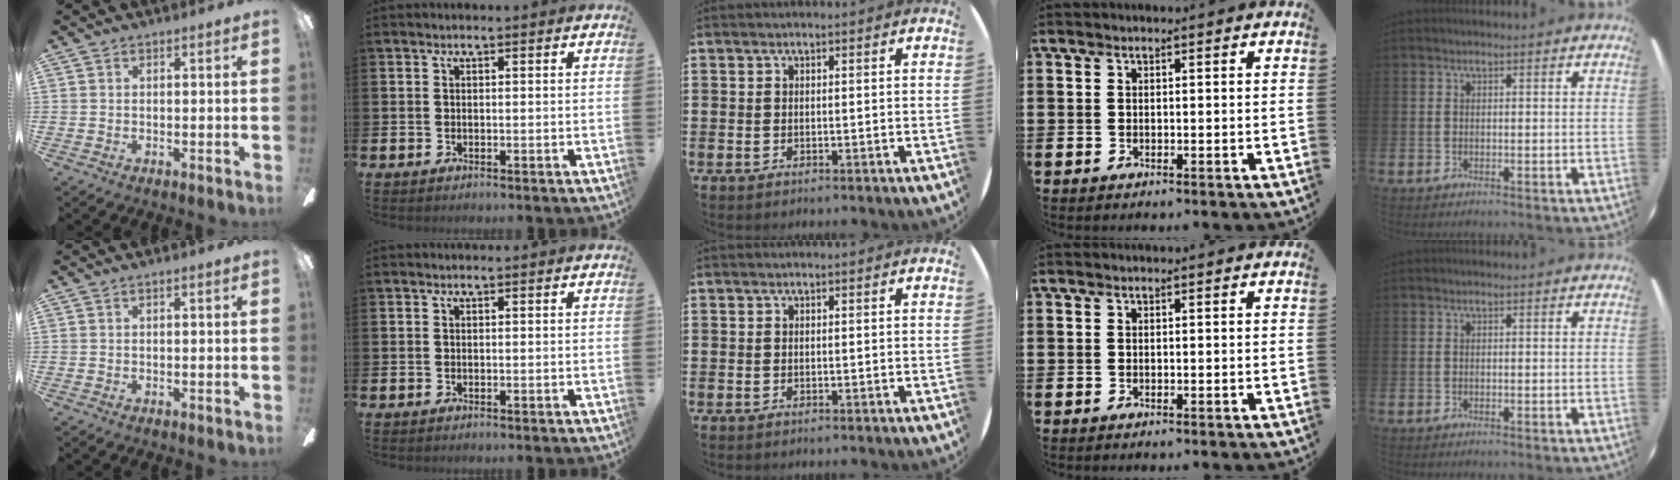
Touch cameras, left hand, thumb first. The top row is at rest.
{}